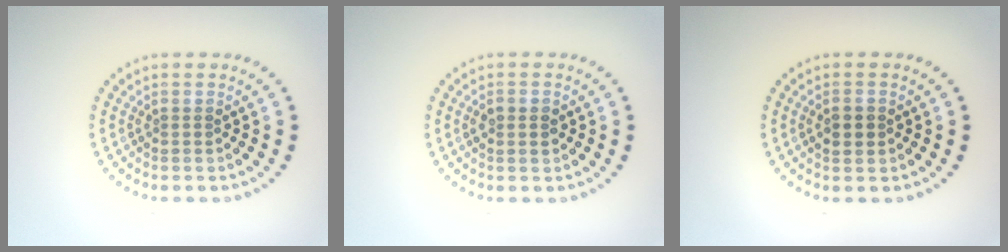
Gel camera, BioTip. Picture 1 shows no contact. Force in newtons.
{"total": 1.4, "press": 1.4, "slide": 0.0}
{"total": 2.3, "press": 2.3, "slide": 0.1}